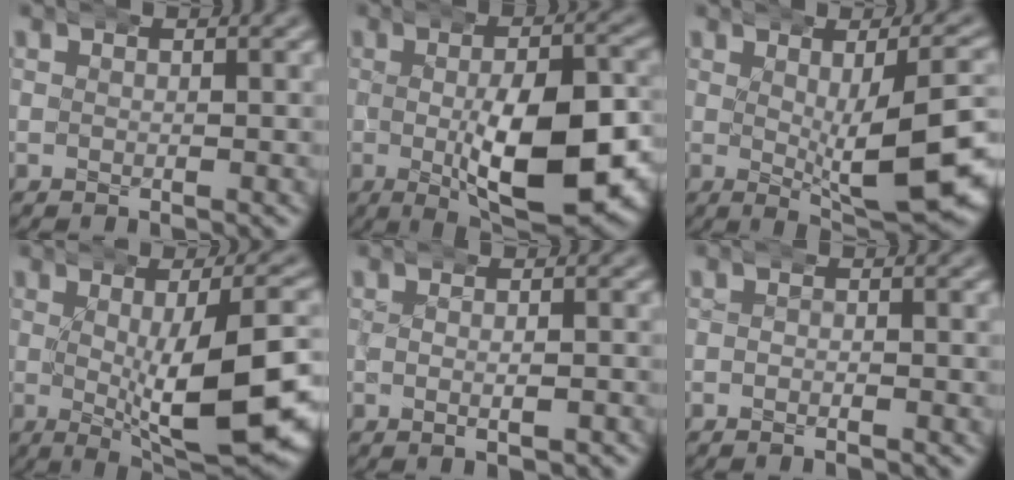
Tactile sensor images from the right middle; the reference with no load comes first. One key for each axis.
{"total": 12.5, "fx": -1.7, "fy": 4.8, "fz": 11.4, "tx": -0.170, "ty": -0.027, "tz": -0.006}
{"total": 9.5, "fx": 0.1, "fy": 2.8, "fz": 9.1, "tx": -0.122, "ty": -0.006, "tz": 0.013}
{"total": 11.8, "fx": -0.4, "fy": 3.6, "fz": 11.2, "tx": -0.162, "ty": -0.010, "tz": 0.011}
{"total": 1.0, "fx": -0.2, "fy": 0.4, "fz": 0.8, "tx": -0.013, "ty": -0.001, "tz": -0.005}
{"total": 0.8, "fx": -0.7, "fy": 0.2, "fz": 0.3, "tx": -0.009, "ty": -0.005, "tz": -0.013}